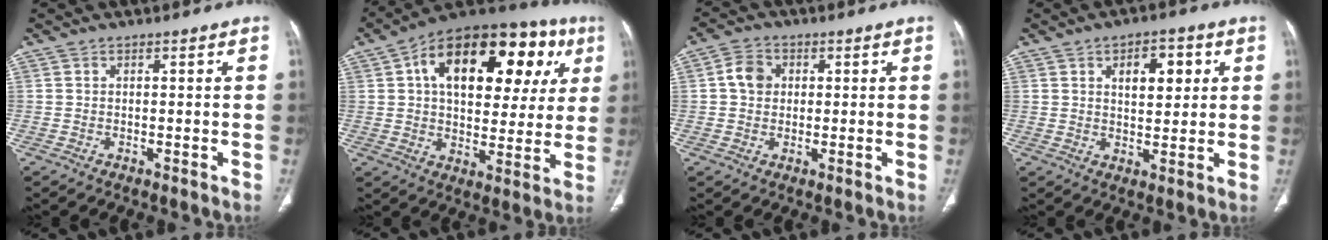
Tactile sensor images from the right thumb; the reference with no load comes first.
{"total": 26.3, "force": [8.6, 14.4, 20.3], "torque": [-0.260, 0.032, 0.123]}
{"total": 4.8, "force": [0.8, 4.0, 2.6], "torque": [-0.035, 0.007, 0.010]}
{"total": 7.6, "force": [2.7, 4.0, 5.8], "torque": [-0.056, -0.007, 0.038]}